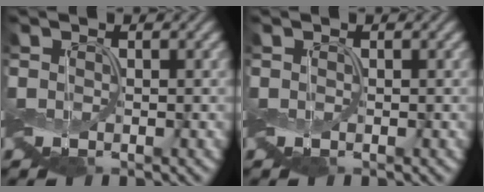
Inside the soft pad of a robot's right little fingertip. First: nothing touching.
{"total": 0.0}